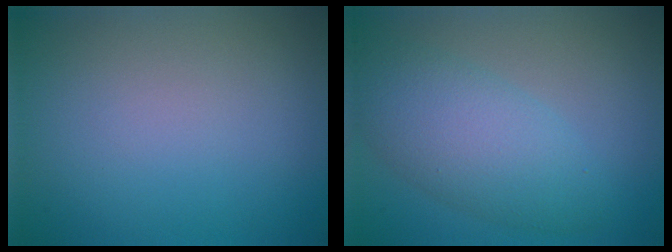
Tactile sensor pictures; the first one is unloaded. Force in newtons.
{"total": 5.5, "press": 5.5, "slide": 0.2}